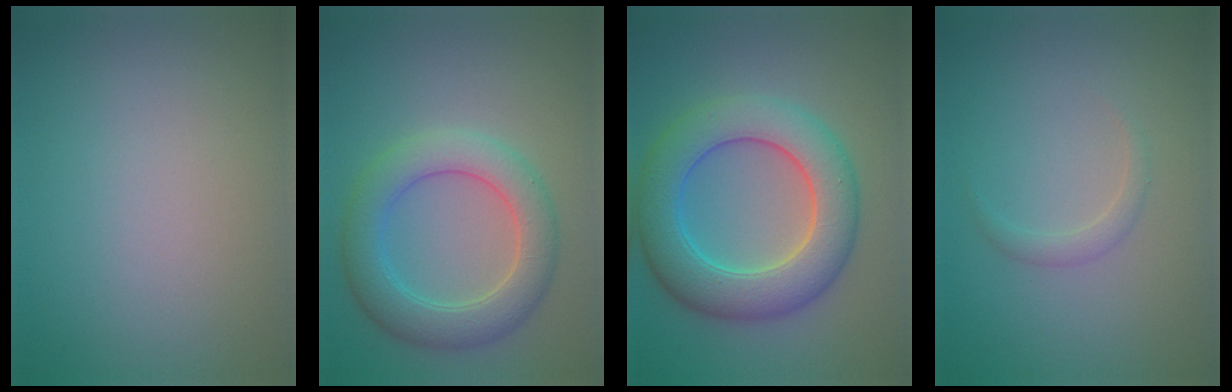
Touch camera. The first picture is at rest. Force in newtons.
{"total": 5.4, "press": 5.4, "slide": 0.2}
{"total": 8.2, "press": 8.2, "slide": 0.4}
{"total": 1.1, "press": 1.1, "slide": 0.1}